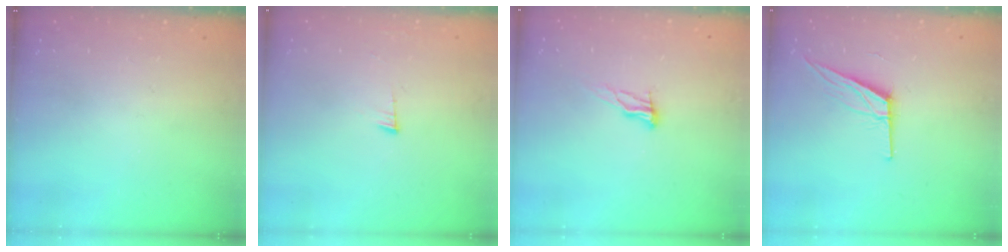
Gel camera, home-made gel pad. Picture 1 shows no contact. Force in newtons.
{"total": 3.5, "press": 3.5, "slide": 0.5}
{"total": 8.7, "press": 8.4, "slide": 2.4}
{"total": 10.8, "press": 10.4, "slide": 2.7}